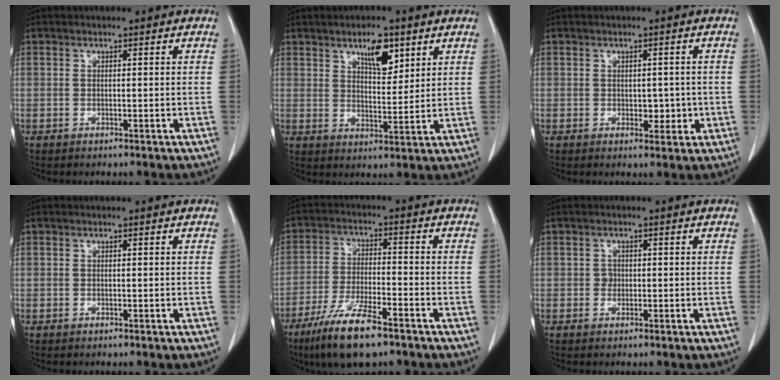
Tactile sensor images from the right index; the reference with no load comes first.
{"total": 6.2, "force": [3.6, 2.1, 4.6], "torque": [-0.077, -0.001, 0.061]}
{"total": 2.8, "force": [-0.4, 1.9, 2.1], "torque": [-0.019, 0.002, 0.000]}
{"total": 0.0}
{"total": 10.9, "force": [-7.4, 1.9, 7.9], "torque": [-0.153, -0.023, -0.131]}
{"total": 1.1, "force": [-0.1, 1.0, 0.4], "torque": [-0.004, 0.003, -0.001]}